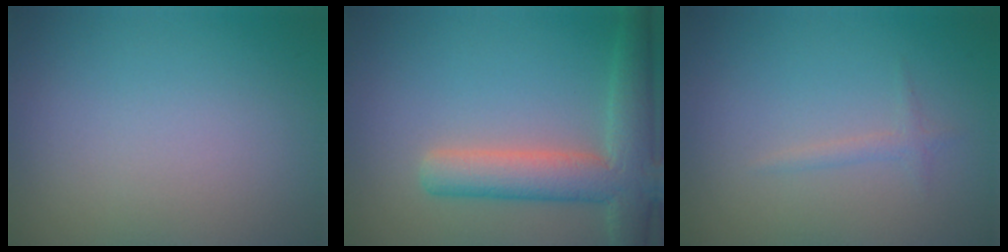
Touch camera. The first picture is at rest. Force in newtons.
{"total": 6.0, "press": 6.0, "slide": 0.4}
{"total": 0.9, "press": 0.9, "slide": 0.0}